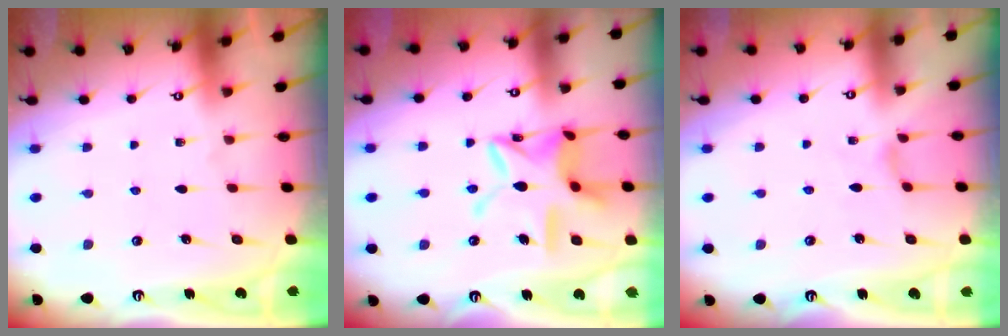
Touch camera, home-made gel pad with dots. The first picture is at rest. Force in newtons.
{"total": 15.0, "press": 15.0, "slide": 1.3}
{"total": 1.1, "press": 1.1, "slide": 0.3}